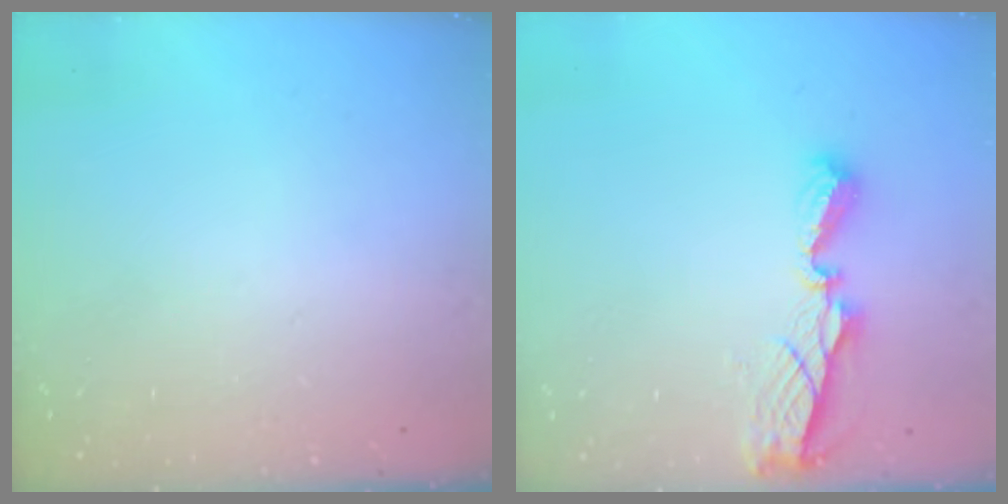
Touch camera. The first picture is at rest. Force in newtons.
{"total": 7.5, "press": 7.5, "slide": 0.5}